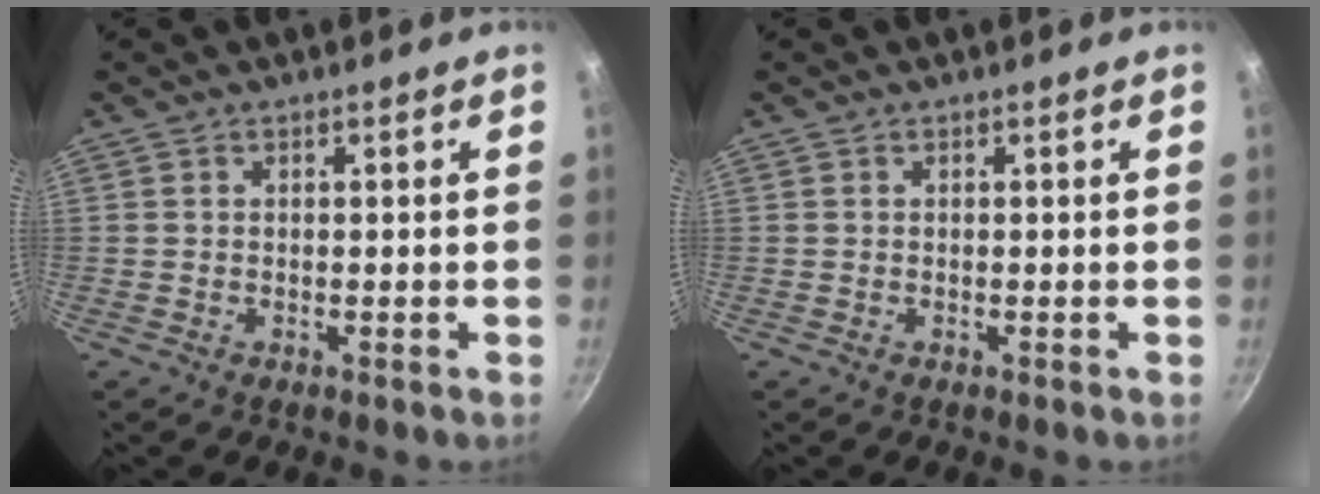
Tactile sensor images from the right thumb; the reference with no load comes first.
{"total": 0.0}